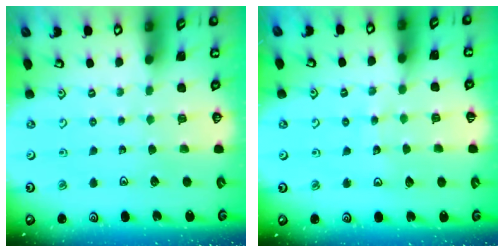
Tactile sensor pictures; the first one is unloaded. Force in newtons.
{"total": 7.1, "press": 7.1, "slide": 0.9}